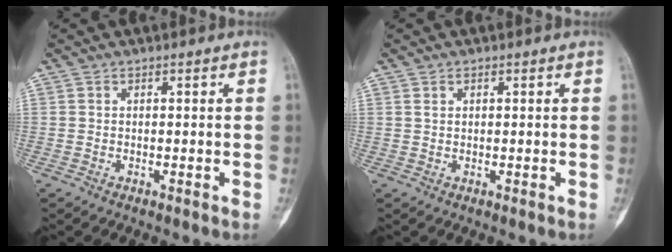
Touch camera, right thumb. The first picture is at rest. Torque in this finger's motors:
{"motor_torque": [-0.72, 0.00, 0.39, -0.02, -0.08]}